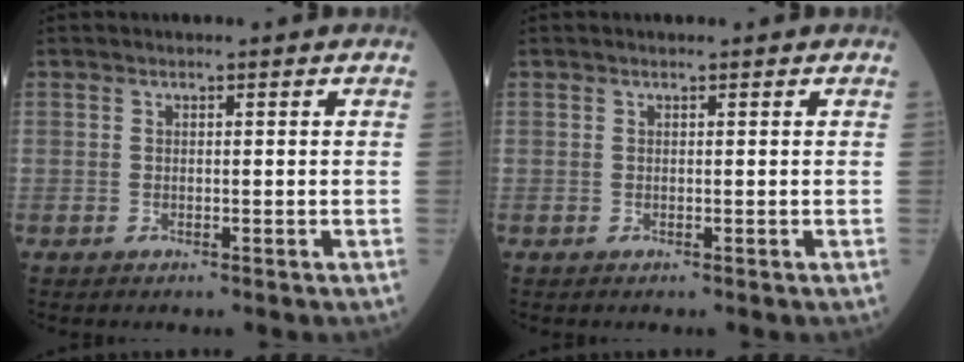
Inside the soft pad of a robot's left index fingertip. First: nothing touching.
{"total": 0.0}